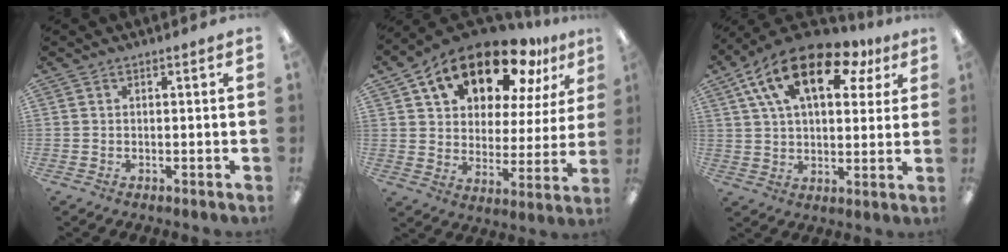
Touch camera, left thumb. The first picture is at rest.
{"total": 18.6, "force": [13.5, 8.7, 9.3], "torque": [-0.163, -0.081, 0.234]}
{"total": 18.5, "force": [9.1, 9.4, 13.0], "torque": [-0.234, -0.019, 0.153]}